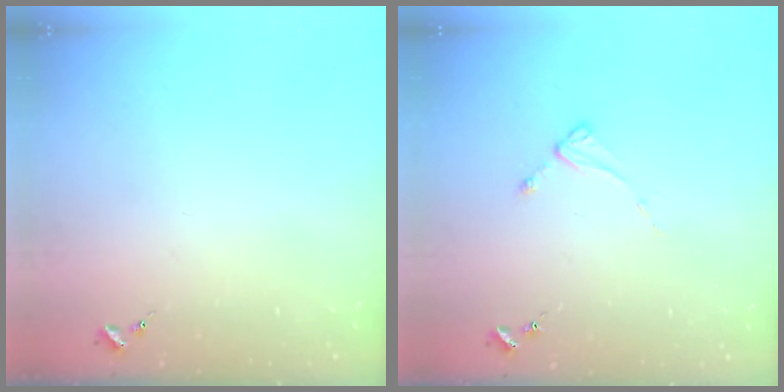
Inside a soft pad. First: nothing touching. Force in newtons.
{"total": 2.3, "press": 2.3, "slide": 0.3}